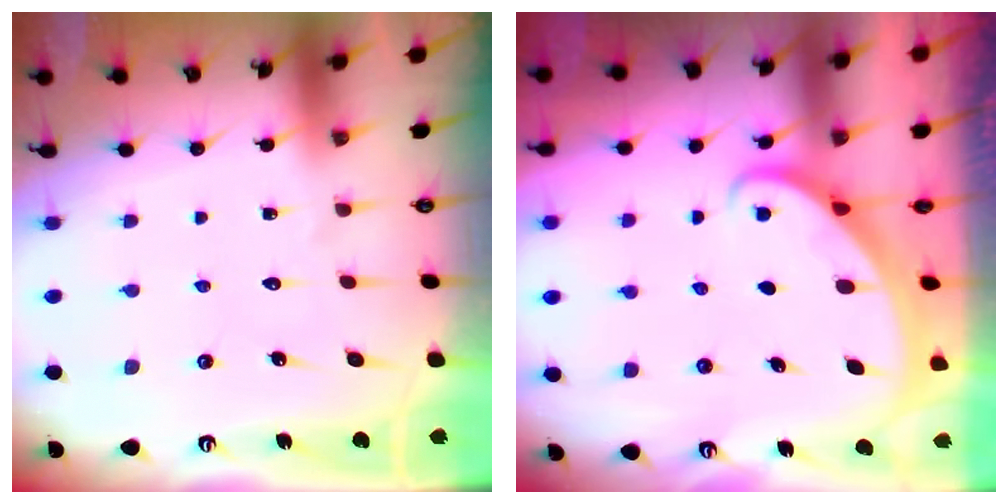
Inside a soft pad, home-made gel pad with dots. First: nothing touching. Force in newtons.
{"total": 1.8, "press": 1.7, "slide": 0.1}